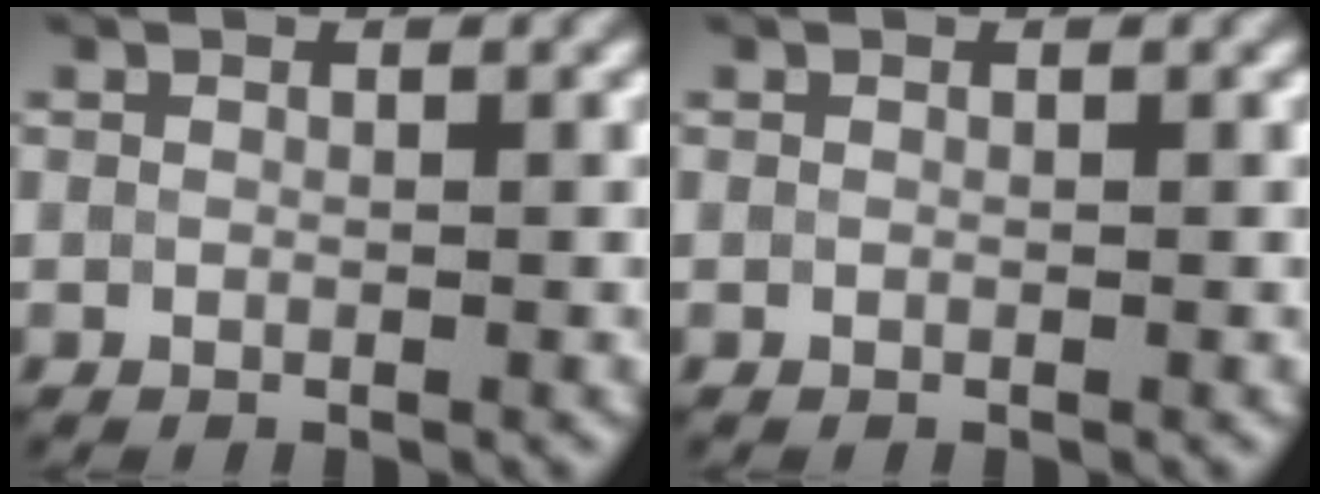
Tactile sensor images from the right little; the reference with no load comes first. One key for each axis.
{"total": 0.0}